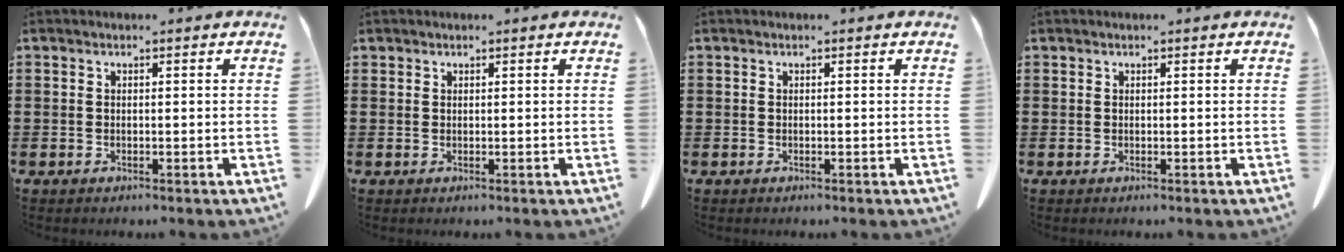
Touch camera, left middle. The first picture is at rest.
{"total": 0.5, "force": [0.4, 0.3, 0.0], "torque": [-0.003, 0.000, 0.009]}
{"total": 0.0}
{"total": 0.0}